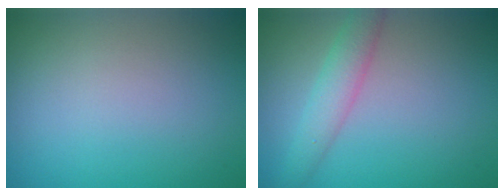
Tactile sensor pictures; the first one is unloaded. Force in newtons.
{"total": 2.8, "press": 2.8, "slide": 0.0}